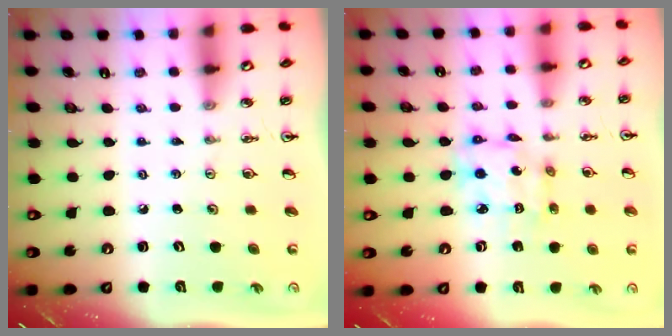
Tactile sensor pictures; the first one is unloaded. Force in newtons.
{"total": 10.0, "press": 10.0, "slide": 0.7}